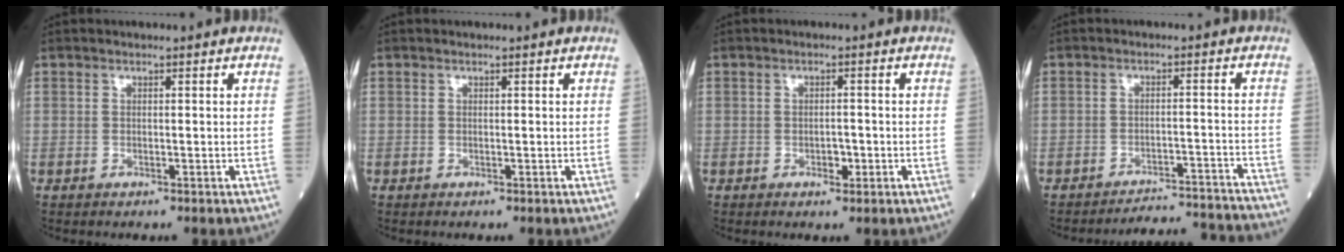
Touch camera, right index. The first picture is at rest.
{"total": 0.0}
{"total": 2.7, "force": [-1.0, 1.3, 2.1], "torque": [-0.030, 0.005, -0.009]}
{"total": 10.1, "force": [-10.1, -0.5, -0.2], "torque": [0.015, 0.016, -0.128]}